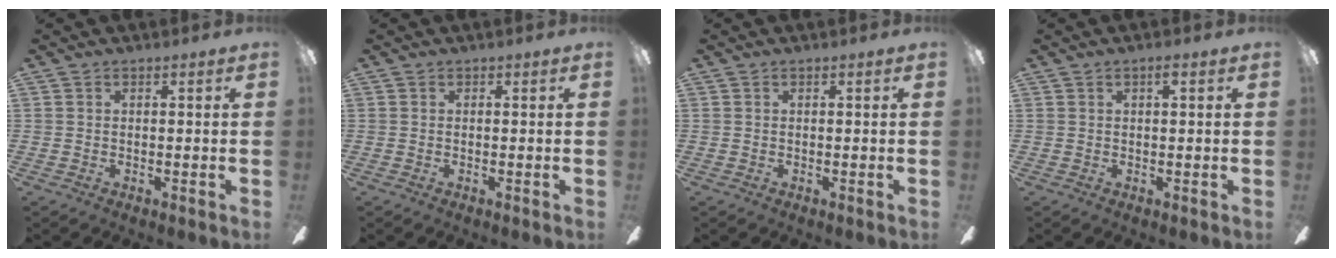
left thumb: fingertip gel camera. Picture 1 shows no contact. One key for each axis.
{"total": 0.0}
{"total": 0.0}
{"total": 1.4, "fx": 0.9, "fy": 0.3, "fz": 1.1, "tx": -0.016, "ty": 0.000, "tz": 0.012}